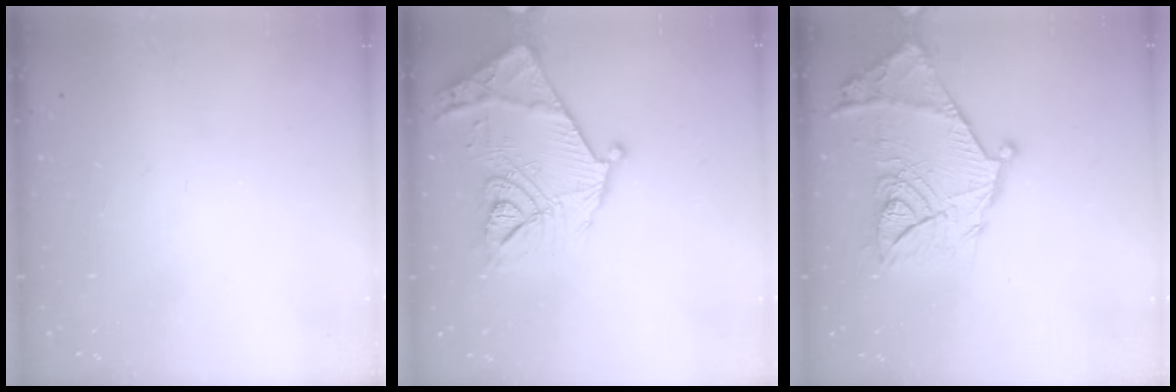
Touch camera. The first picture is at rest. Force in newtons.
{"total": 21.8, "press": 21.8, "slide": 1.1}
{"total": 23.5, "press": 23.5, "slide": 1.5}